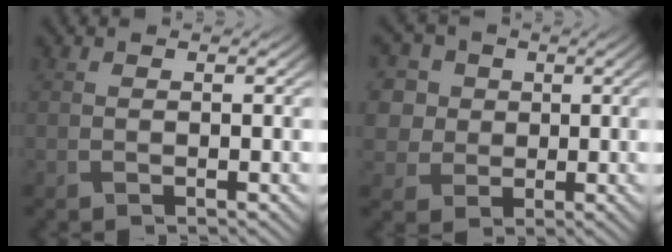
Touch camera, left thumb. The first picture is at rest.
{"total": 7.7, "force": [2.9, 6.5, 2.9], "torque": [-0.100, 0.014, 0.044]}